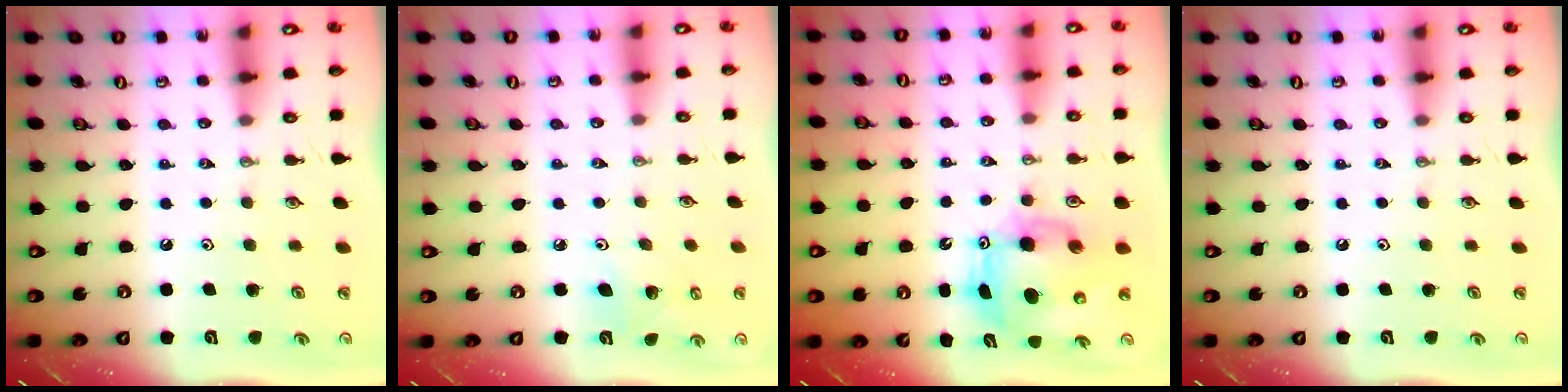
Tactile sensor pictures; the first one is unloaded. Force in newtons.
{"total": 5.4, "press": 5.1, "slide": 1.7}
{"total": 10.0, "press": 9.9, "slide": 1.6}
{"total": 0.0}